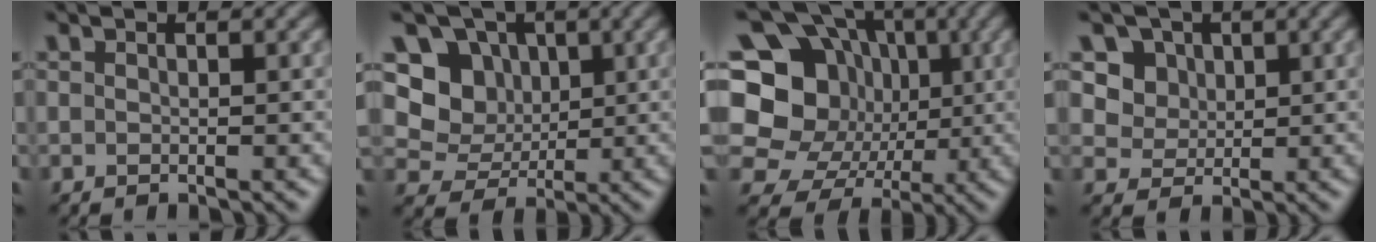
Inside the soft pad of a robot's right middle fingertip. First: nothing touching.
{"total": 5.4, "force": [1.5, 4.7, 2.2], "torque": [-0.044, -0.003, 0.011]}
{"total": 16.7, "force": [1.4, 14.7, 7.8], "torque": [-0.177, 0.034, 0.006]}
{"total": 4.6, "force": [2.2, 3.7, 1.7], "torque": [-0.043, -0.012, 0.048]}